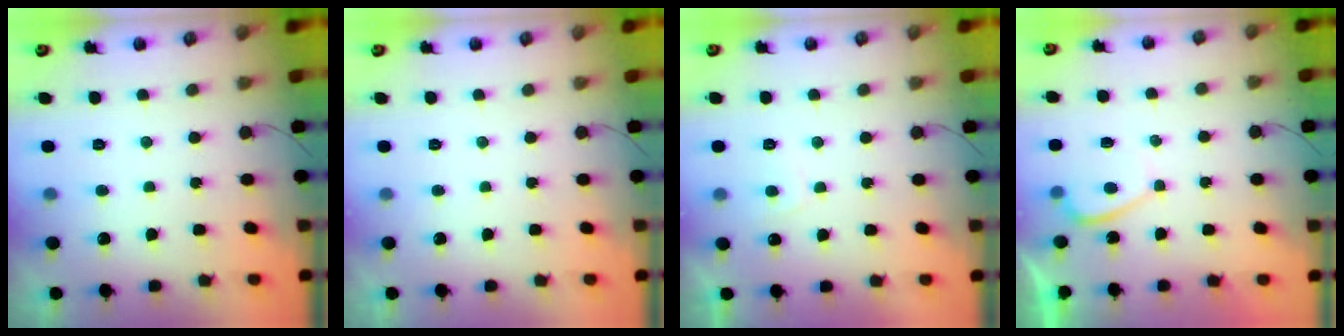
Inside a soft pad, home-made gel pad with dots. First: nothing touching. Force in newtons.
{"total": 0.0}
{"total": 1.8, "press": 1.6, "slide": 0.7}
{"total": 2.3, "press": 2.2, "slide": 0.8}